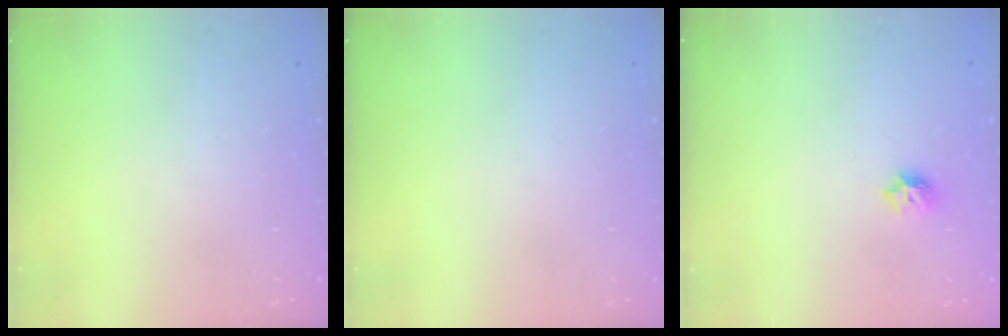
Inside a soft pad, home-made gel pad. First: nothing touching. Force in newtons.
{"total": 0.0}
{"total": 6.5, "press": 6.5, "slide": 0.7}